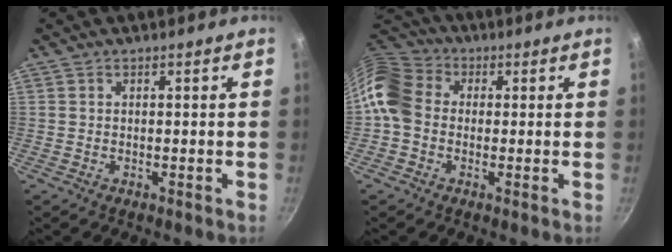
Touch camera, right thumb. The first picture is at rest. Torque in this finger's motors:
{"motor_torque": [0.14, 0.14, 0.23, -0.22, 0.19]}